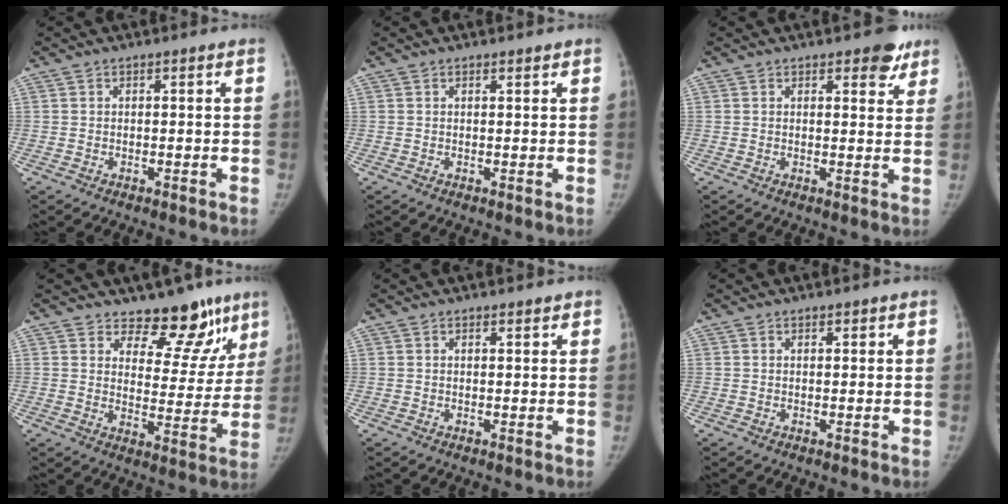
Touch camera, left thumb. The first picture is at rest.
{"total": 0.7, "force": [0.6, 0.2, 0.4], "torque": [-0.007, -0.004, 0.009]}
{"total": 4.5, "force": [3.0, 2.2, 2.6], "torque": [-0.001, -0.014, 0.034]}
{"total": 12.1, "force": [9.5, 6.1, 4.4], "torque": [-0.002, -0.074, 0.125]}
{"total": 1.1, "force": [0.8, 0.4, 0.5], "torque": [-0.005, -0.004, 0.010]}
{"total": 0.9, "force": [0.6, 0.5, 0.5], "torque": [-0.003, -0.002, 0.007]}